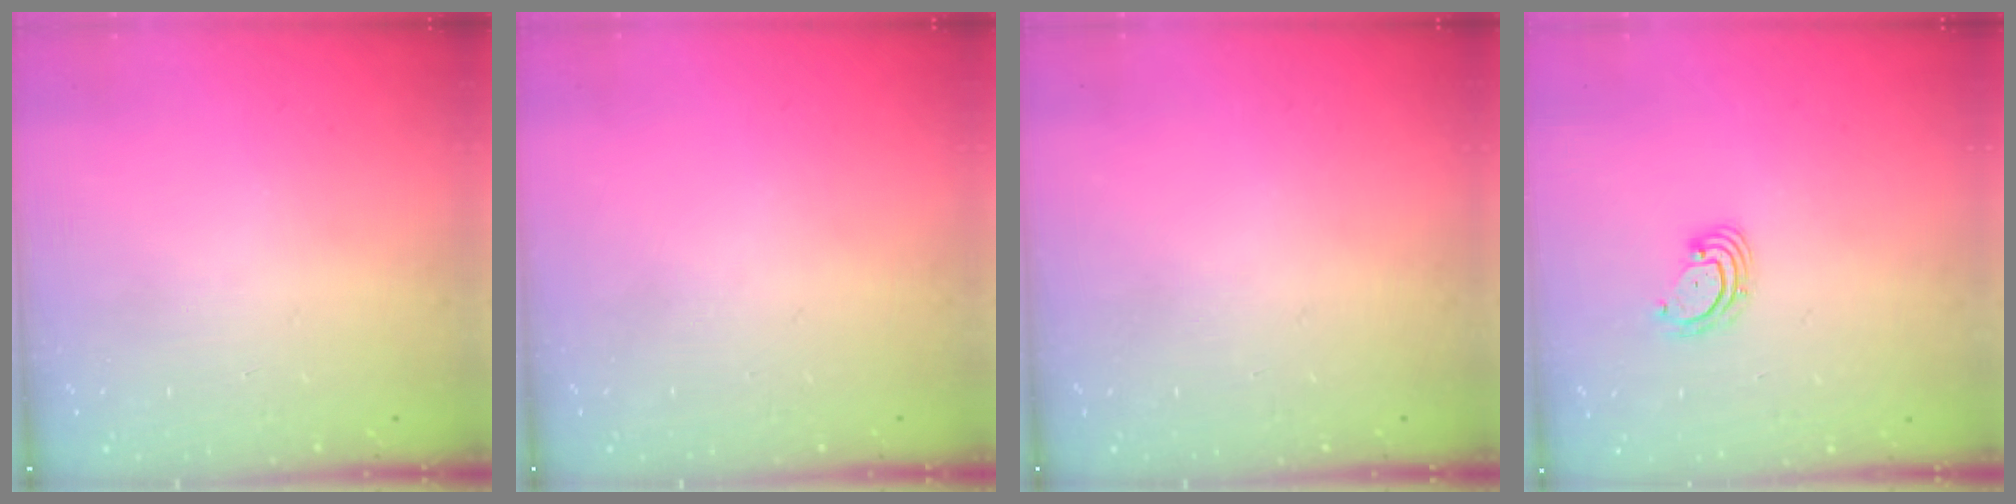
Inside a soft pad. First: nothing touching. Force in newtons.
{"total": 0.0}
{"total": 0.0}
{"total": 2.9, "press": 2.9, "slide": 0.1}